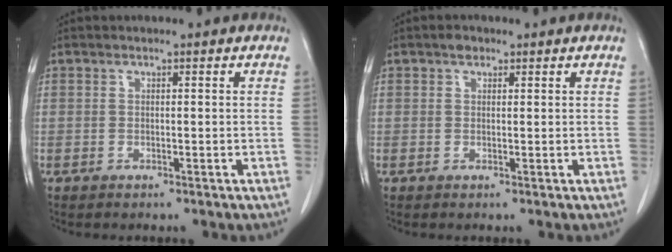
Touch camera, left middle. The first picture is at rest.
{"total": 1.2, "force": [0.8, 0.7, 0.5], "torque": [-0.014, 0.007, 0.013]}